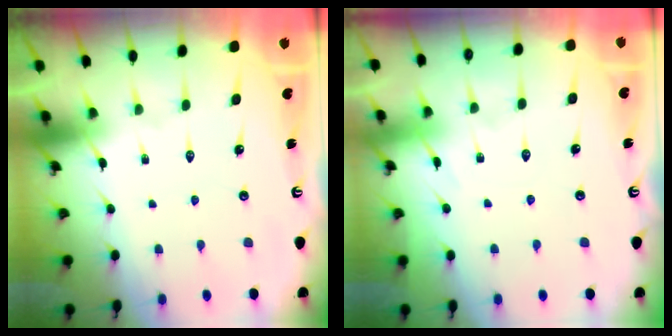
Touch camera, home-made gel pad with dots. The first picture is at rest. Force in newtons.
{"total": 5.8, "press": 5.7, "slide": 0.7}